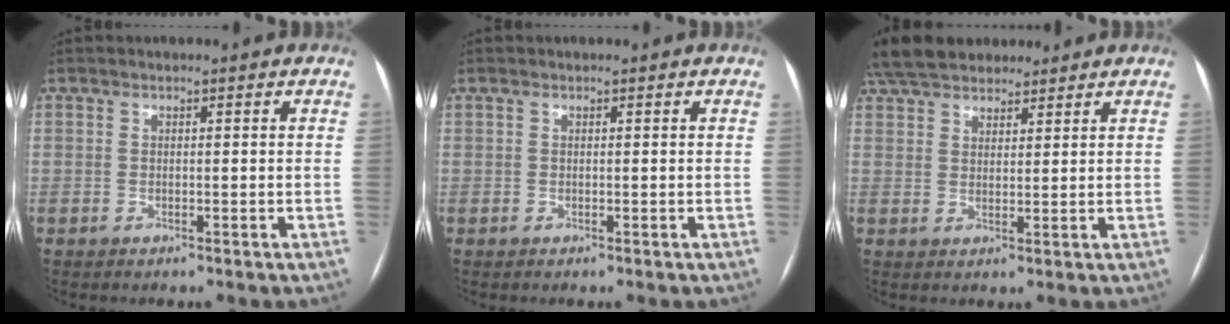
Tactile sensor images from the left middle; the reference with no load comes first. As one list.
[{"total": 0.0}, {"total": 12.0, "force": [10.0, 4.8, 4.5], "torque": [-0.082, 0.044, 0.170]}]